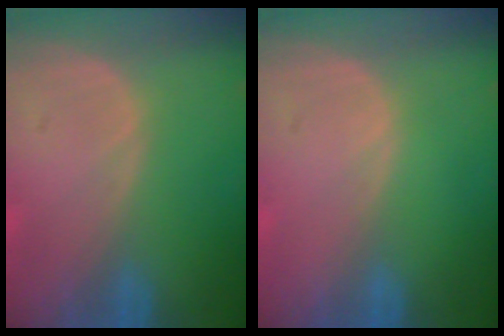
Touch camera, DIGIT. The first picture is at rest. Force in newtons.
{"total": 0.0}